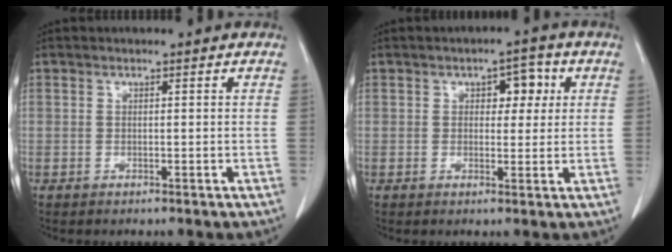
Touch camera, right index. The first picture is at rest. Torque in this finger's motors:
{"motor_torque": [0.08, 0.10, 0.05, 0.03]}